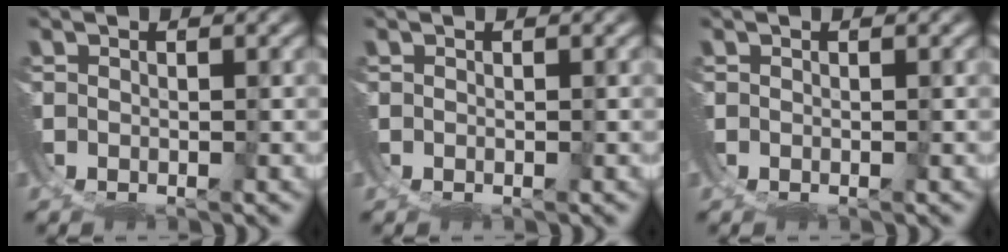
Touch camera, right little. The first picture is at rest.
{"total": 0.0}
{"total": 0.0}